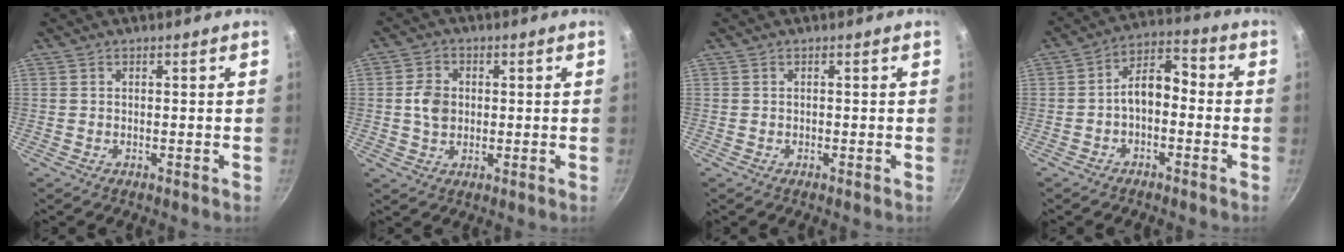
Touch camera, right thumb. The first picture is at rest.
{"total": 5.1, "force": [0.3, 4.0, 3.2], "torque": [-0.044, 0.004, 0.001]}
{"total": 0.0}
{"total": 7.5, "force": [-1.7, 4.4, 5.8], "torque": [-0.077, 0.045, -0.040]}